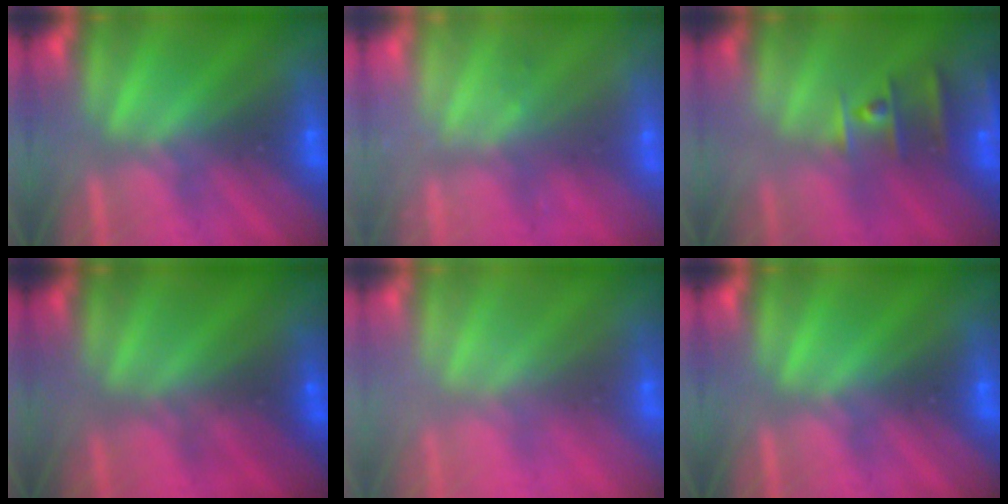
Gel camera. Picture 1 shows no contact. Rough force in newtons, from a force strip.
{"total": 2.3}
{"total": 2.4}
{"total": 2.2}
{"total": 2.7}
{"total": 0.0}